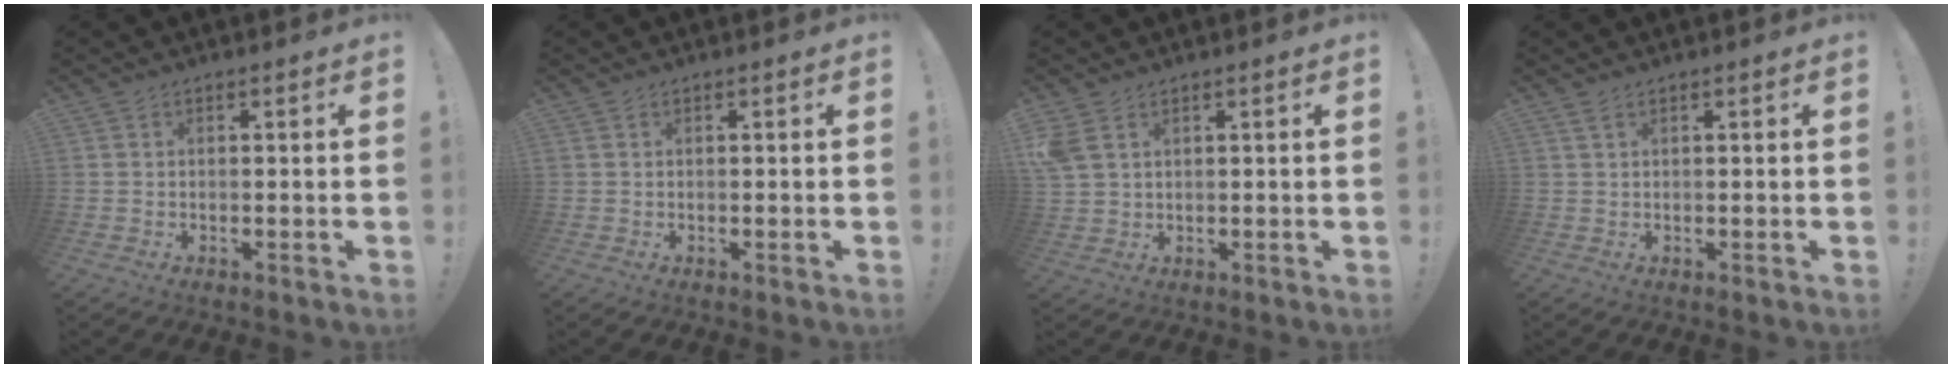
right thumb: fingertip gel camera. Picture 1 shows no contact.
{"total": 0.0}
{"total": 4.8, "force": [2.4, 2.9, 3.0], "torque": [-0.058, -0.001, 0.052]}
{"total": 1.5, "force": [0.9, 0.6, 1.0], "torque": [-0.026, 0.003, 0.018]}